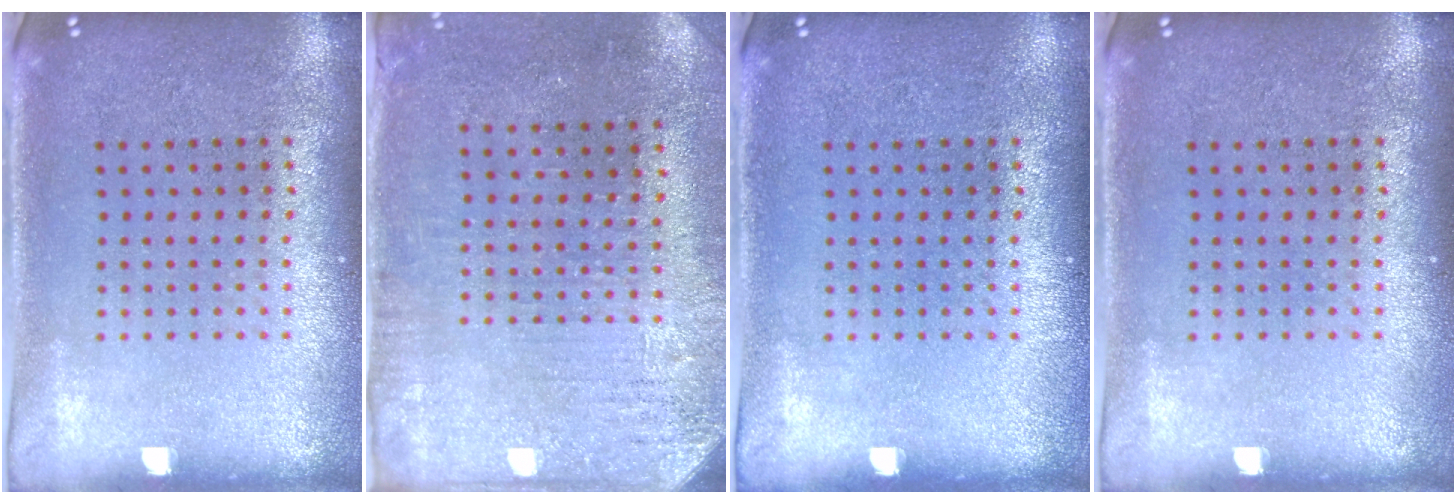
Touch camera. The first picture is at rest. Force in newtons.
{"total": 3.1, "press": 2.6, "slide": 1.7}
{"total": 0.0}
{"total": 0.0}